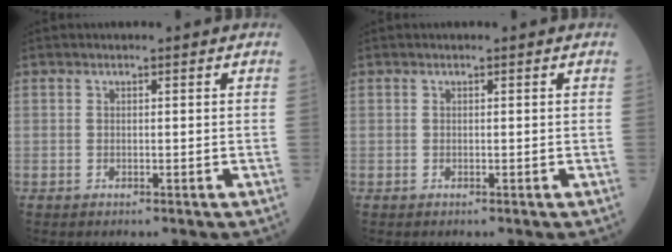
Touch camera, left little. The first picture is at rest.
{"total": 0.0}